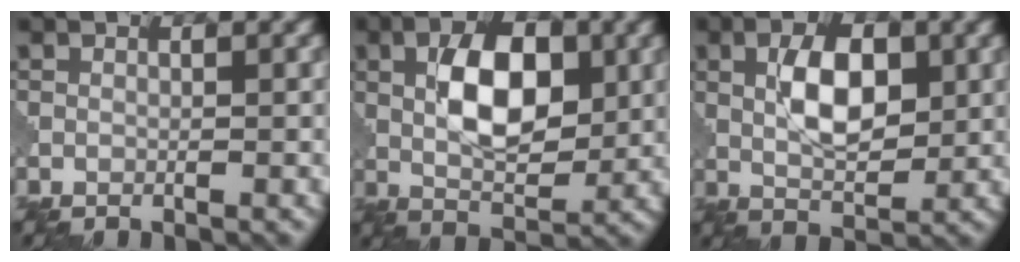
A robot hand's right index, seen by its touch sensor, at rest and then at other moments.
{"total": 7.4, "force": [1.6, 3.8, 6.2], "torque": [-0.105, 0.004, 0.031]}
{"total": 5.4, "force": [1.4, 2.7, 4.5], "torque": [-0.082, 0.002, 0.027]}